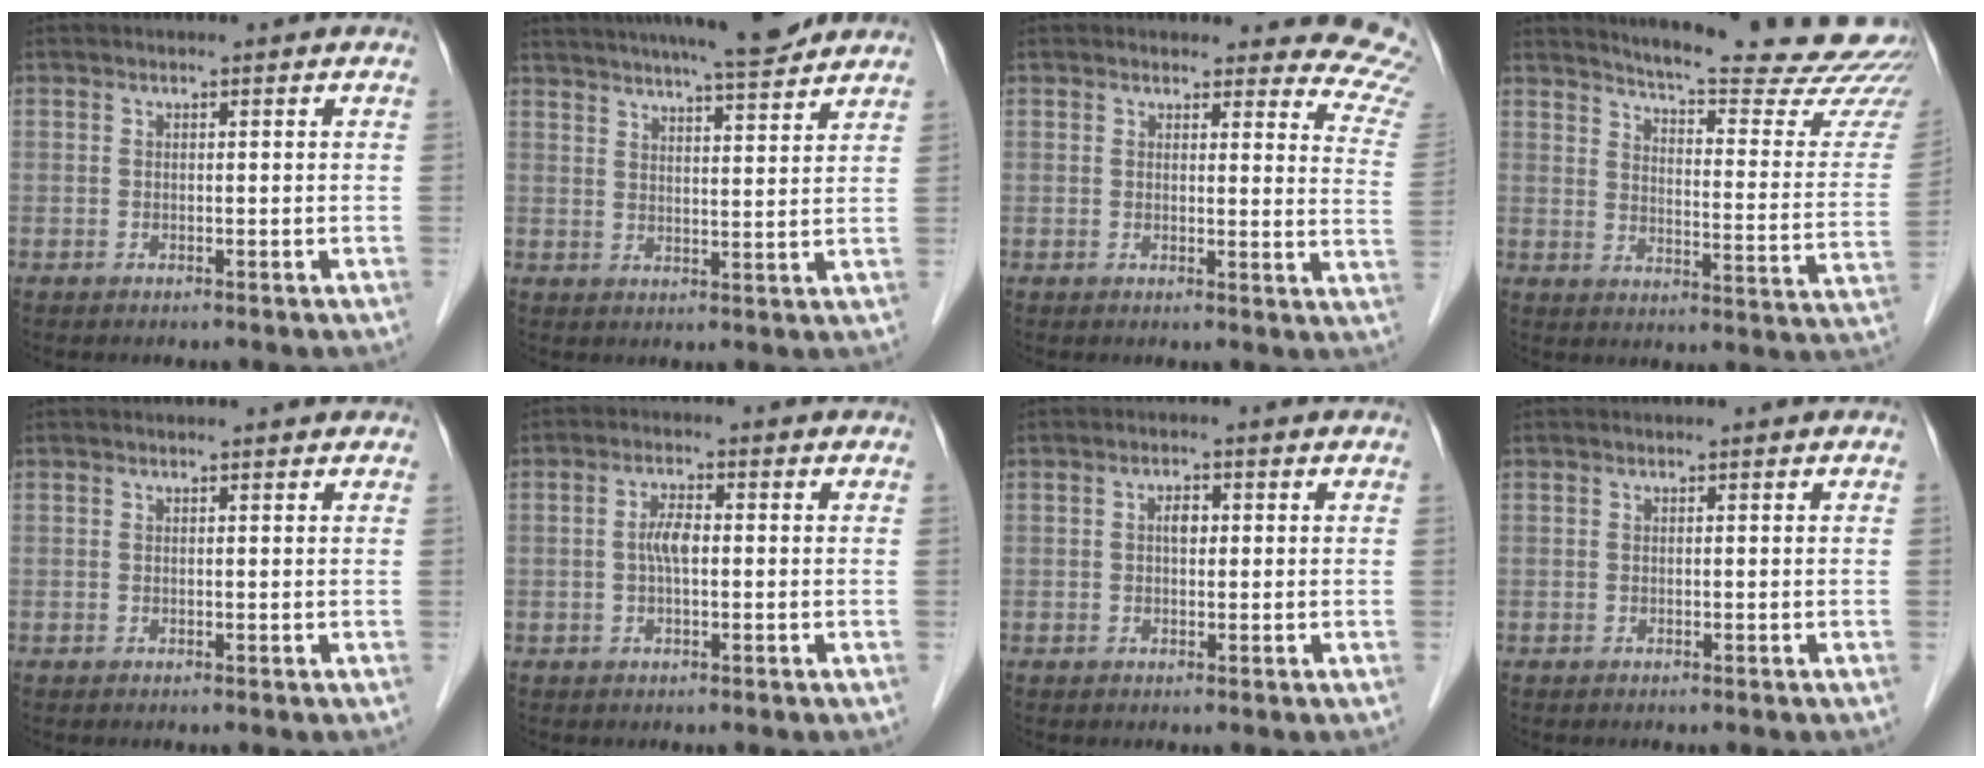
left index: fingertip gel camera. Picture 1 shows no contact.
{"total": 14.1, "force": [12.6, 0.8, 6.4], "torque": [-0.106, 0.009, 0.177]}
{"total": 11.9, "force": [11.7, 2.2, 0.4], "torque": [0.046, -0.096, 0.075]}
{"total": 23.5, "force": [22.1, -0.1, 7.9], "torque": [-0.112, -0.119, 0.264]}
{"total": 1.6, "force": [1.5, 0.3, 0.5], "torque": [-0.013, 0.010, 0.015]}
{"total": 3.1, "force": [-0.1, 1.0, 2.9], "torque": [-0.061, 0.007, -0.001]}
{"total": 1.9, "force": [0.2, 1.0, 1.5], "torque": [-0.027, 0.005, 0.003]}
{"total": 0.0}